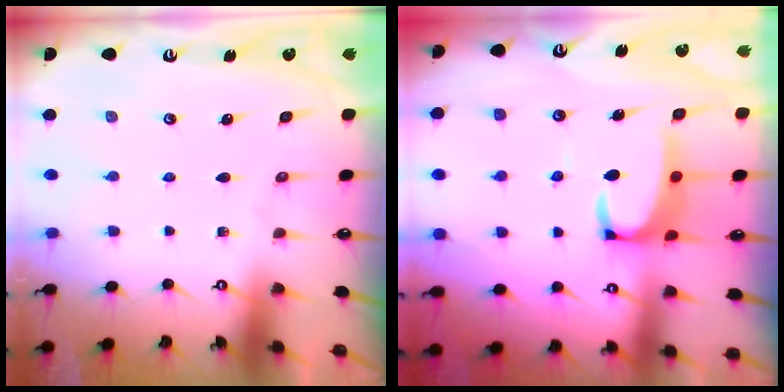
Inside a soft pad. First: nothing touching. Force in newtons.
{"total": 3.5, "press": 3.4, "slide": 0.9}